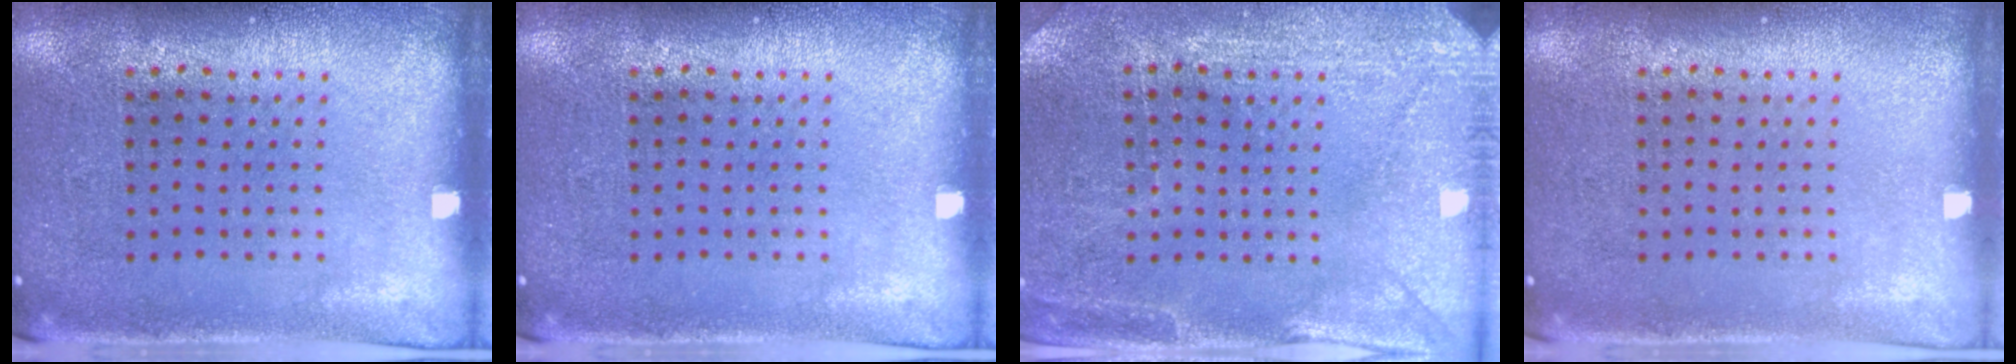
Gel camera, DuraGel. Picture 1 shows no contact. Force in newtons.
{"total": 0.0}
{"total": 2.9, "press": 2.8, "slide": 0.7}
{"total": 0.0}